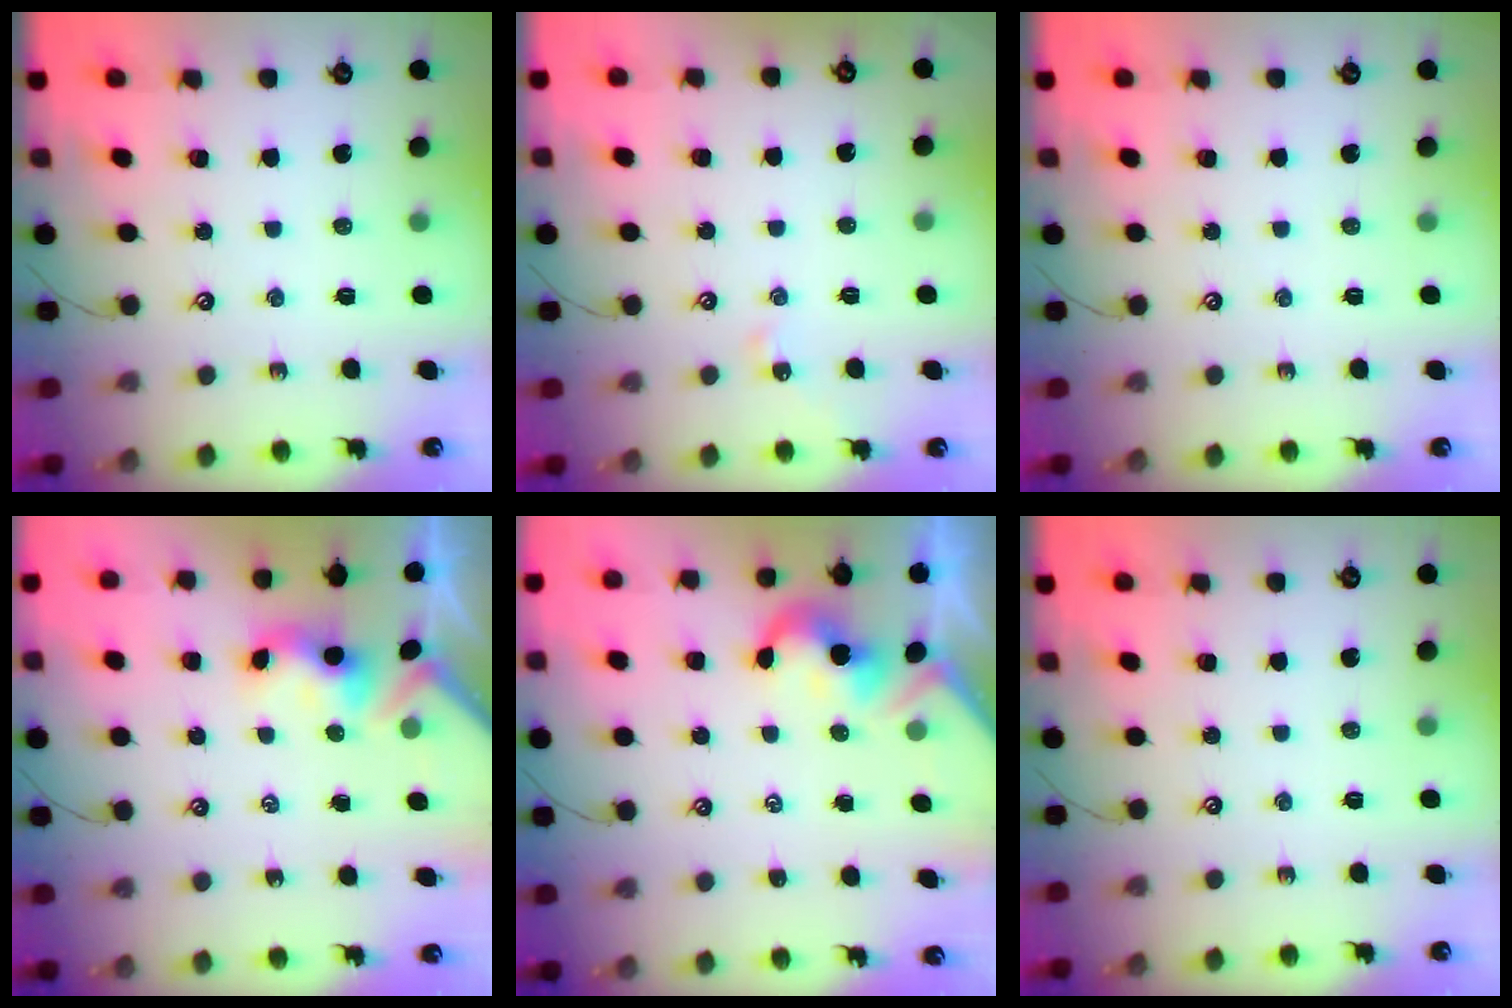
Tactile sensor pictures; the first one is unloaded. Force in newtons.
{"total": 2.4, "press": 2.4, "slide": 0.5}
{"total": 0.0}
{"total": 3.0, "press": 2.9, "slide": 0.6}
{"total": 2.2, "press": 2.2, "slide": 0.4}
{"total": 0.0}